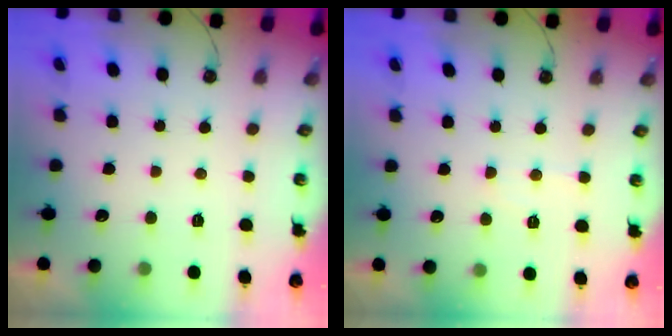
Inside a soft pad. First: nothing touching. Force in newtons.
{"total": 5.5, "press": 5.5, "slide": 0.8}